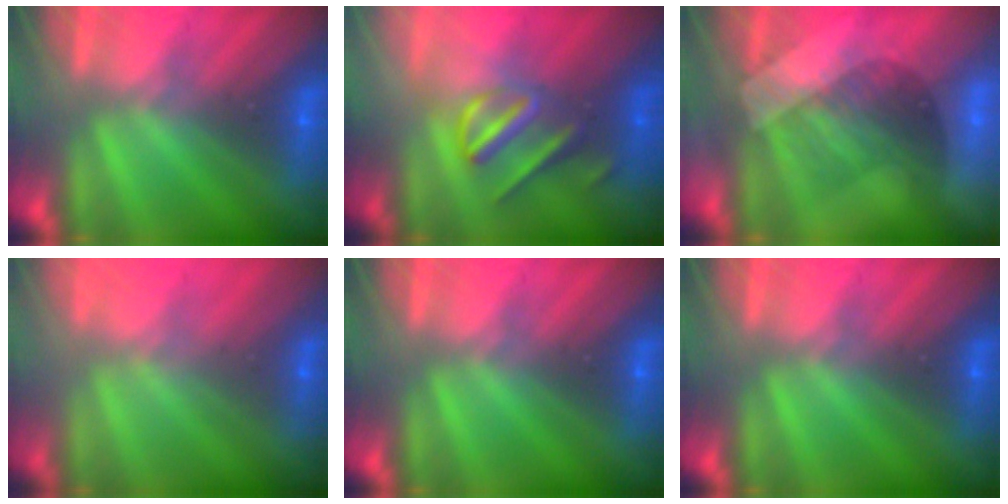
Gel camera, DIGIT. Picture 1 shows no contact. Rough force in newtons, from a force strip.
{"total": 3.0}
{"total": 3.3}
{"total": 2.0}
{"total": 0.0}
{"total": 0.0}